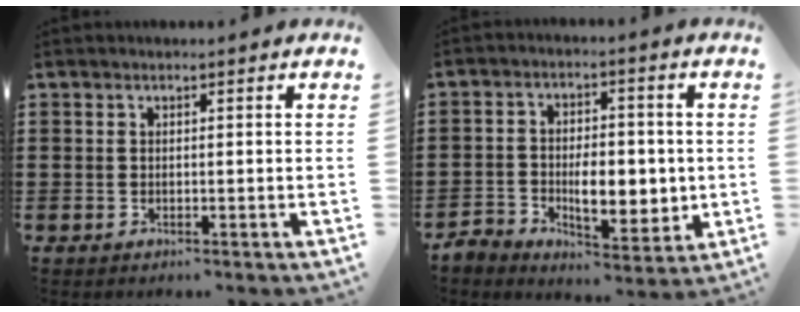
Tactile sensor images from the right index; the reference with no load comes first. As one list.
[{"total": 7.1, "force": [-1.1, 4.7, 5.2], "torque": [-0.082, 0.002, -0.020]}]